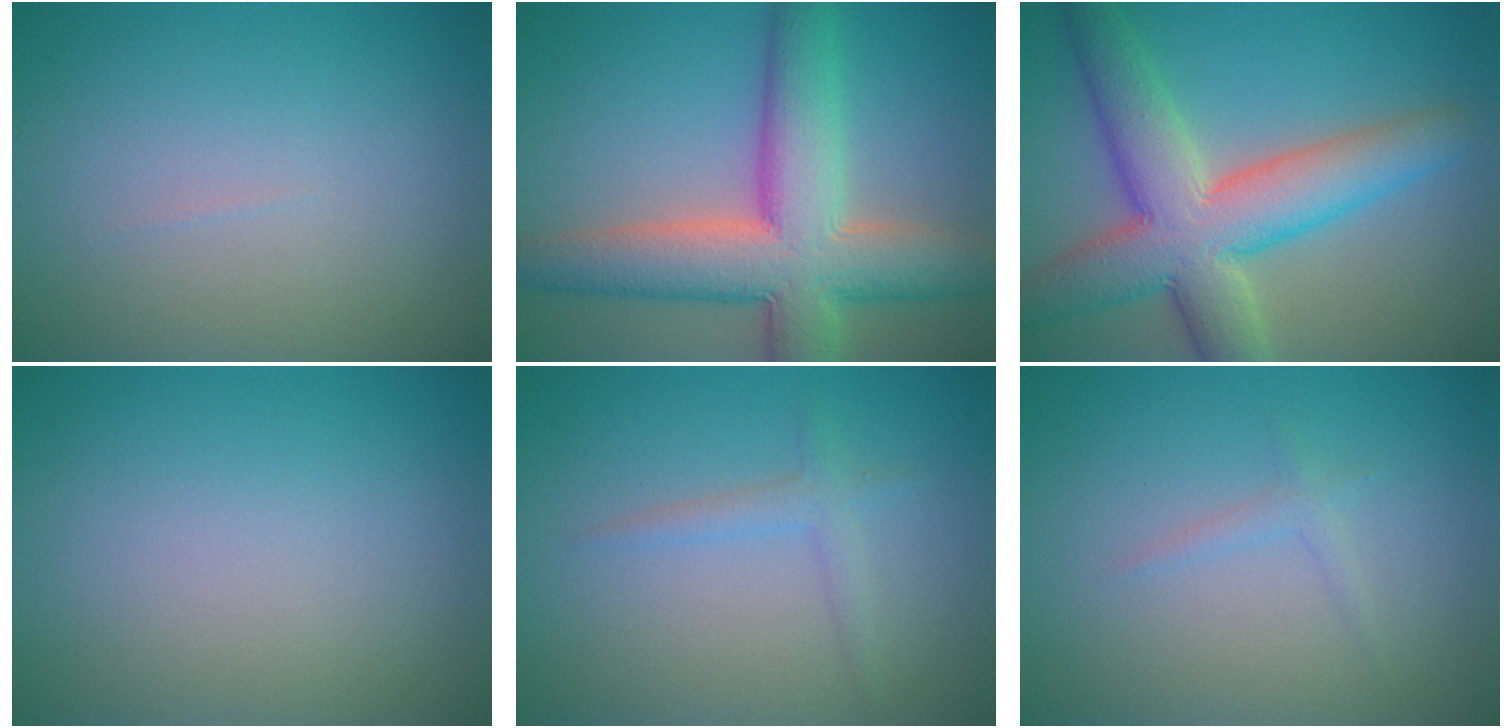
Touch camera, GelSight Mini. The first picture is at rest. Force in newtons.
{"total": 10.4, "press": 10.4, "slide": 0.7}
{"total": 9.5, "press": 9.5, "slide": 0.7}
{"total": 0.0}
{"total": 1.5, "press": 1.5, "slide": 0.1}
{"total": 0.9, "press": 0.9, "slide": 0.1}